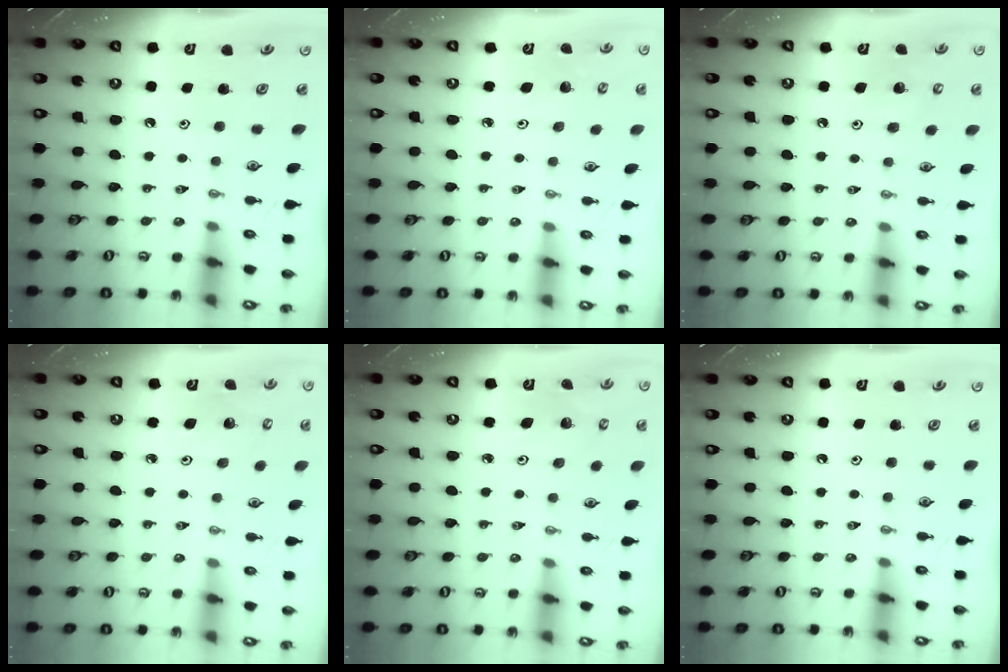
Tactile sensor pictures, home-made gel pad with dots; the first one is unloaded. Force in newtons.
{"total": 3.9, "press": 3.8, "slide": 0.5}
{"total": 8.0, "press": 8.0, "slide": 0.4}
{"total": 4.8, "press": 4.7, "slide": 1.1}
{"total": 3.2, "press": 3.2, "slide": 0.3}
{"total": 0.0}